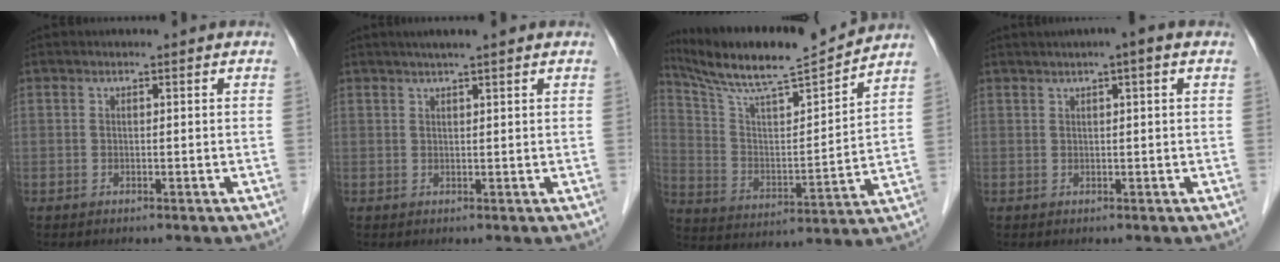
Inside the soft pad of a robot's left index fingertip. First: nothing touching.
{"total": 4.0, "force": [3.1, 0.0, 2.6], "torque": [-0.039, 0.021, 0.048]}
{"total": 17.2, "force": [15.7, 0.0, 6.8], "torque": [-0.131, 0.000, 0.267]}
{"total": 3.5, "force": [2.0, 0.0, 2.9], "torque": [-0.049, 0.013, 0.029]}